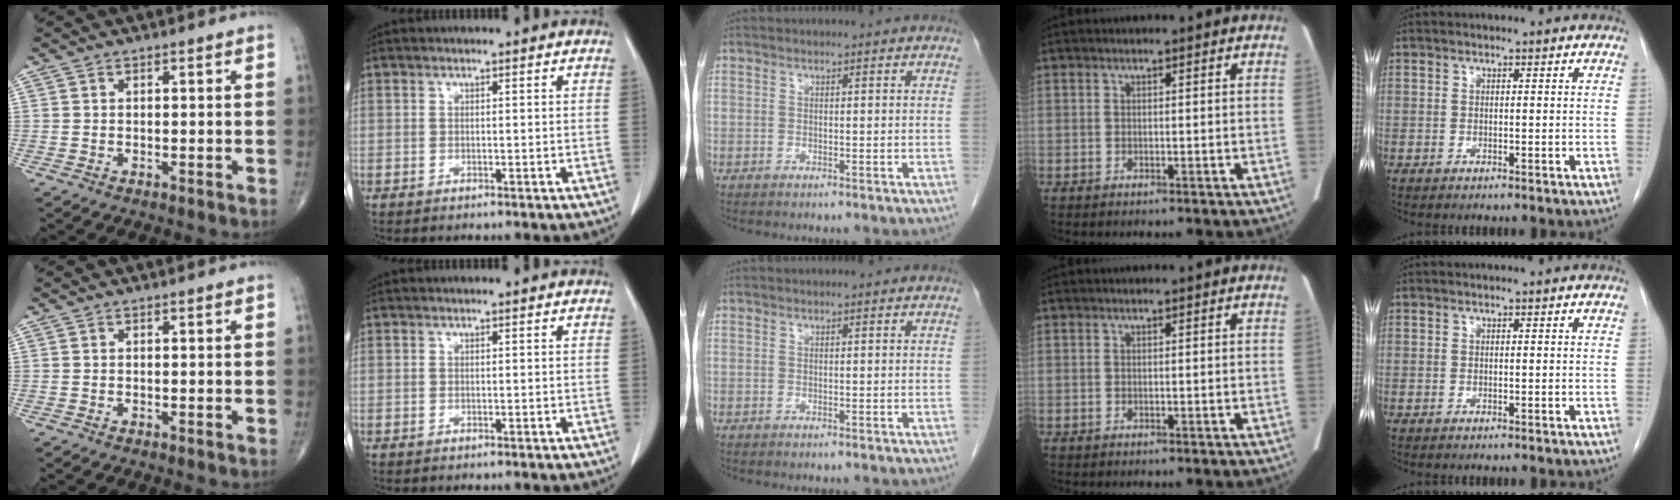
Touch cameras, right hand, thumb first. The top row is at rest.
{}